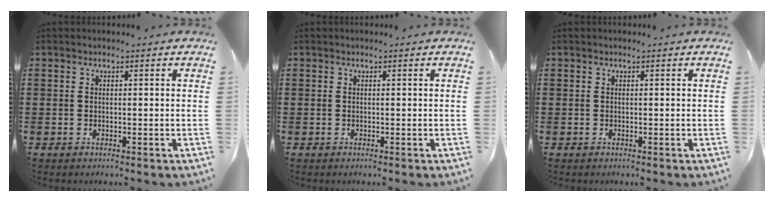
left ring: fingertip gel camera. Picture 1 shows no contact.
{"total": 0.0}
{"total": 0.0}